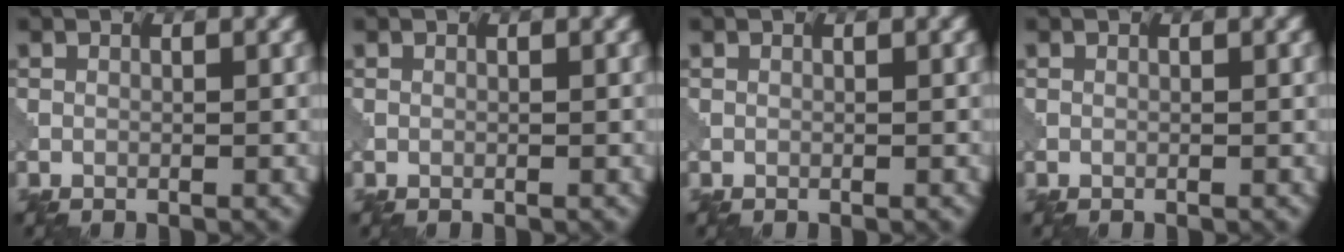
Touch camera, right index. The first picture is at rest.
{"total": 0.7, "force": [-0.1, -0.5, -0.5], "torque": [0.006, -0.001, 0.001]}
{"total": 0.0}
{"total": 0.0}